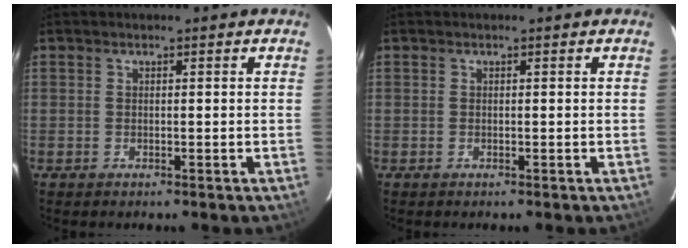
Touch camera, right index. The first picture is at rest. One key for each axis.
{"total": 0.0}